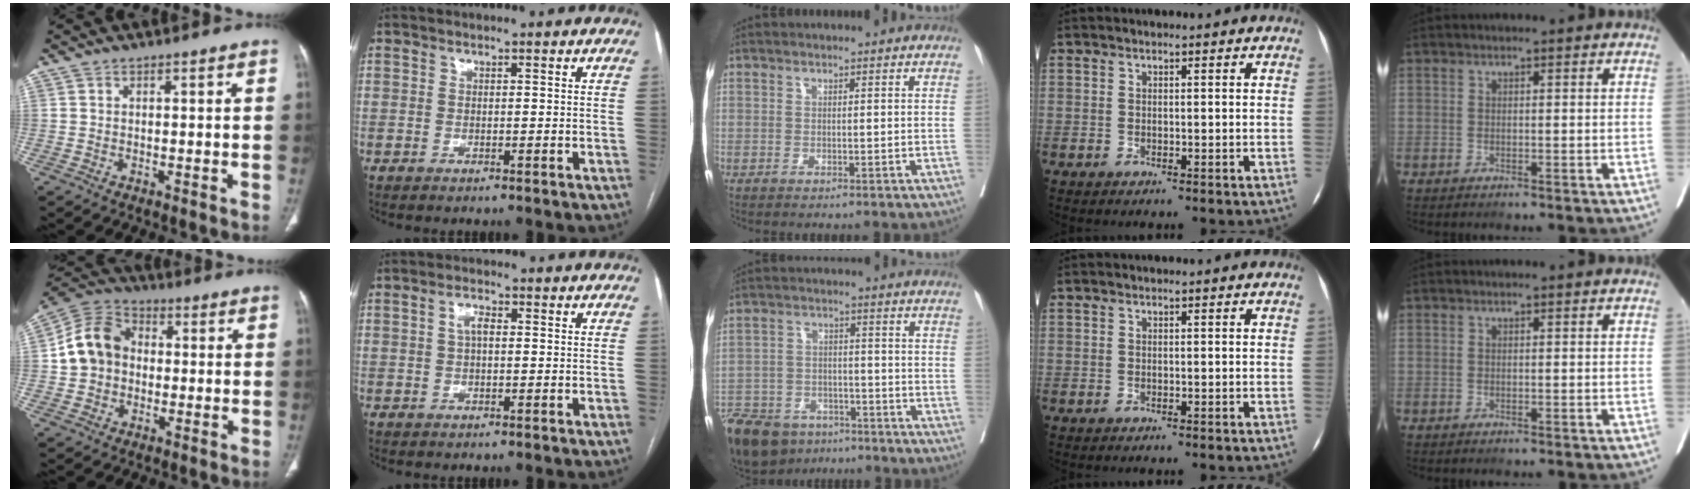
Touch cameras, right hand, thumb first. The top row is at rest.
{"thumb": {"total": 10.9, "force": [0.0, 9.1, 6.0], "torque": [-0.096, 0.031, -0.012]}, "index": {"total": 2.4, "force": [0.4, 1.1, 2.1], "torque": [-0.041, 0.009, 0.007]}, "middle": {"total": 17.4, "force": [-12.6, 9.0, 8.0], "torque": [-0.200, -0.023, -0.198]}}